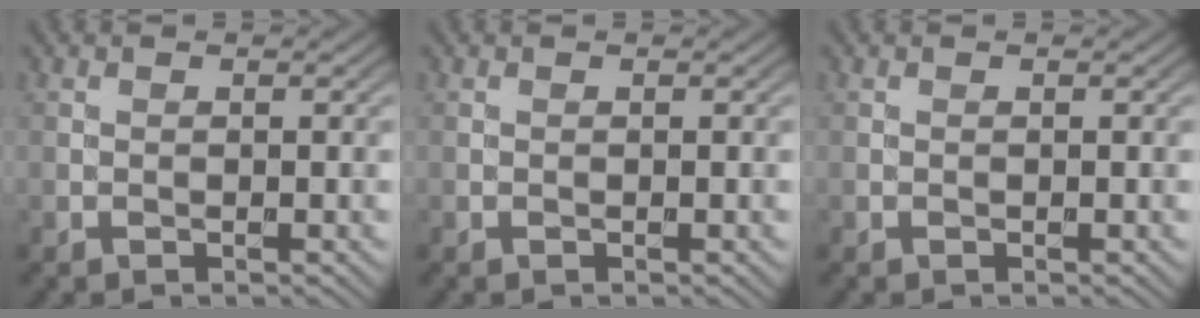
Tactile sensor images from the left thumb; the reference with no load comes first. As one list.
[{"total": 0.0}, {"total": 0.0}]